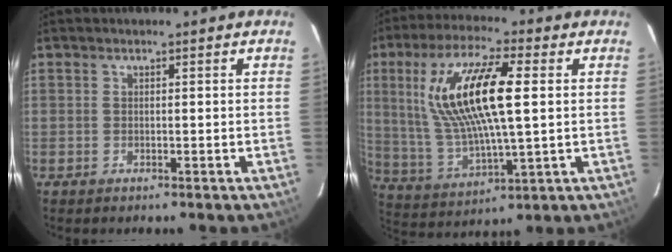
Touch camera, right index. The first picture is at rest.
{"total": 18.2, "force": [3.9, 4.8, 17.2], "torque": [-0.338, 0.006, 0.082]}